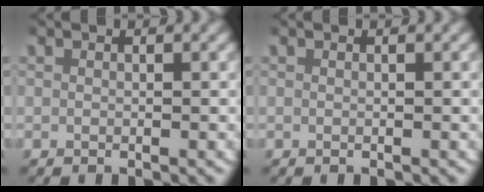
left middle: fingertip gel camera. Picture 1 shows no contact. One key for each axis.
{"total": 0.0}